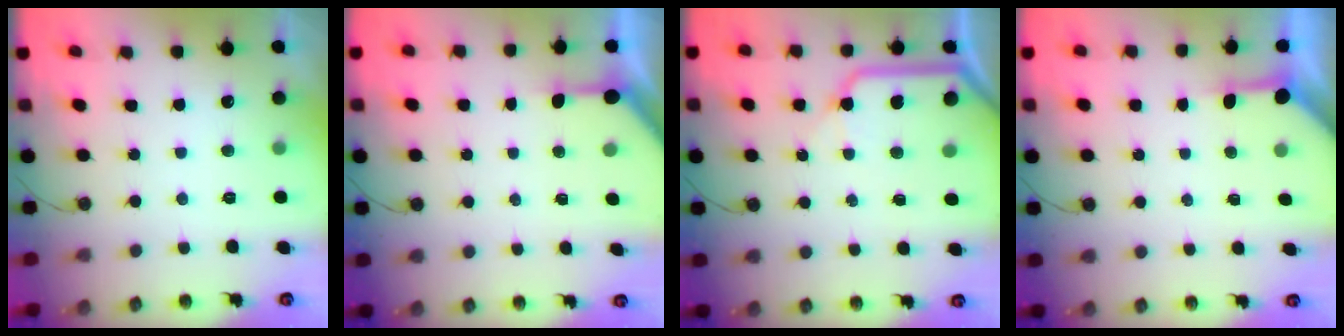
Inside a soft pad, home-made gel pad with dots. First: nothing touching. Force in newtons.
{"total": 3.8, "press": 3.8, "slide": 0.3}
{"total": 10.8, "press": 10.7, "slide": 1.3}
{"total": 3.4, "press": 3.3, "slide": 0.4}